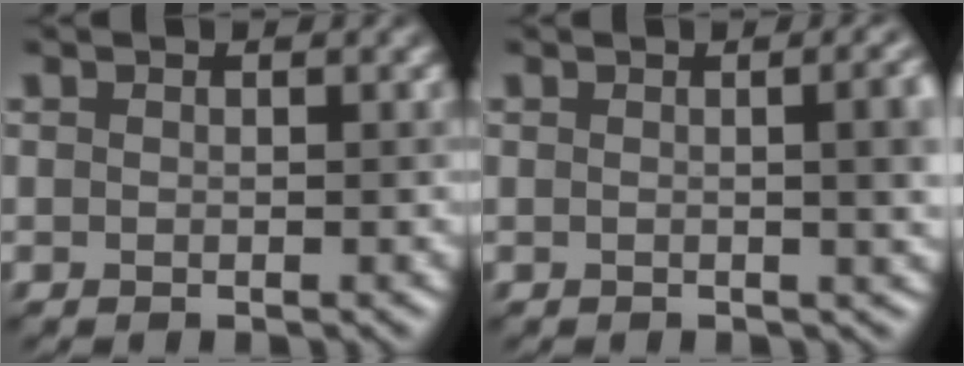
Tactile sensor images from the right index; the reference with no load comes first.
{"total": 5.6, "force": [0.4, 2.4, 5.0], "torque": [-0.012, 0.016, 0.001]}